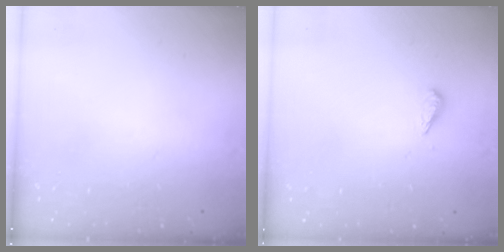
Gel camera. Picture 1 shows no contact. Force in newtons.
{"total": 2.7, "press": 2.7, "slide": 0.6}